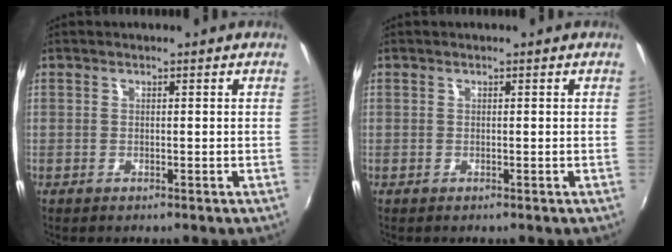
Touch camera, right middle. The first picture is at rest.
{"total": 0.0}